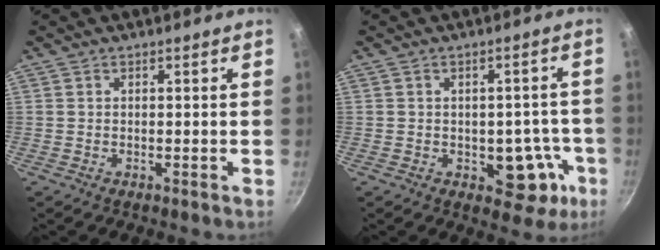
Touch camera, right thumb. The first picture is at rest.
{"total": 9.4, "force": [-3.0, 6.1, 6.5], "torque": [-0.022, 0.025, -0.033]}